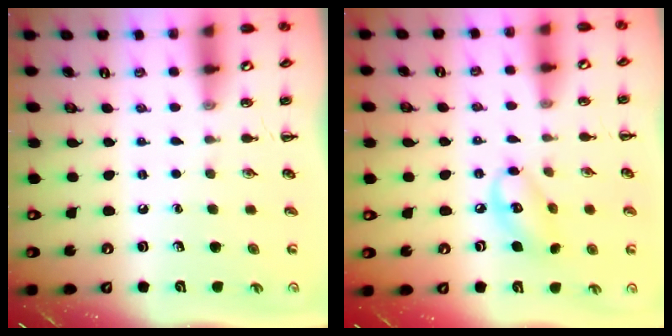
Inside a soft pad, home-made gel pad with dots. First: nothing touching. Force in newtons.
{"total": 8.8, "press": 8.6, "slide": 1.4}